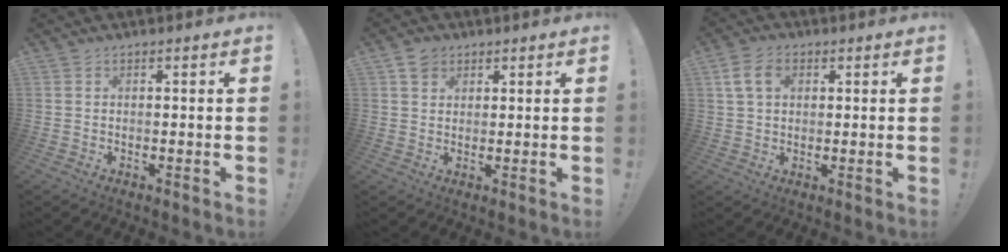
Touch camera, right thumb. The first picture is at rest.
{"total": 3.7, "force": [2.2, 2.8, 1.0], "torque": [-0.020, -0.001, 0.042]}
{"total": 7.5, "force": [2.5, 5.0, 4.9], "torque": [-0.094, 0.006, 0.049]}